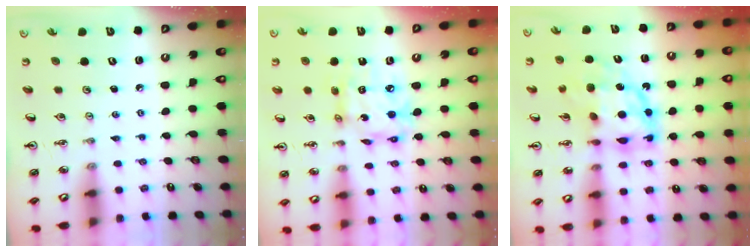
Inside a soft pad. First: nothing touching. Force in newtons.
{"total": 12.3, "press": 12.3, "slide": 1.4}
{"total": 12.0, "press": 12.0, "slide": 0.9}